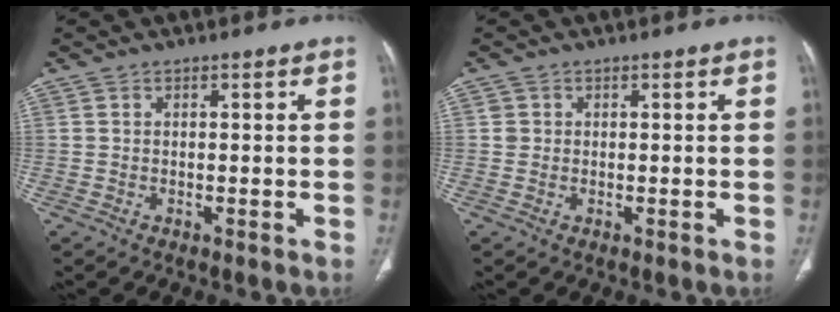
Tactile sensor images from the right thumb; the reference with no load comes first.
{"total": 1.2, "force": [0.2, 1.1, 0.1], "torque": [0.005, 0.003, 0.003]}